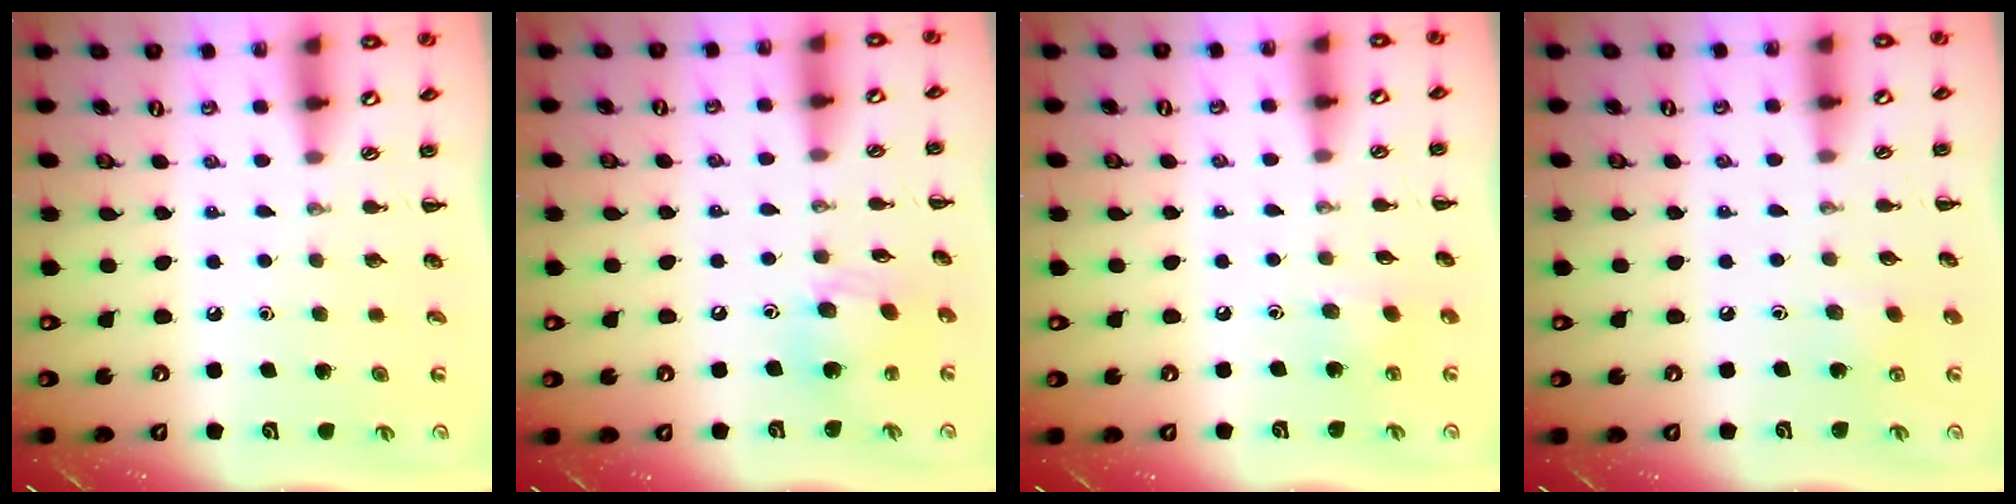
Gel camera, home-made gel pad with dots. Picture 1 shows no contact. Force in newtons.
{"total": 9.8, "press": 9.7, "slide": 1.1}
{"total": 4.6, "press": 4.5, "slide": 0.9}
{"total": 5.0, "press": 4.8, "slide": 1.5}